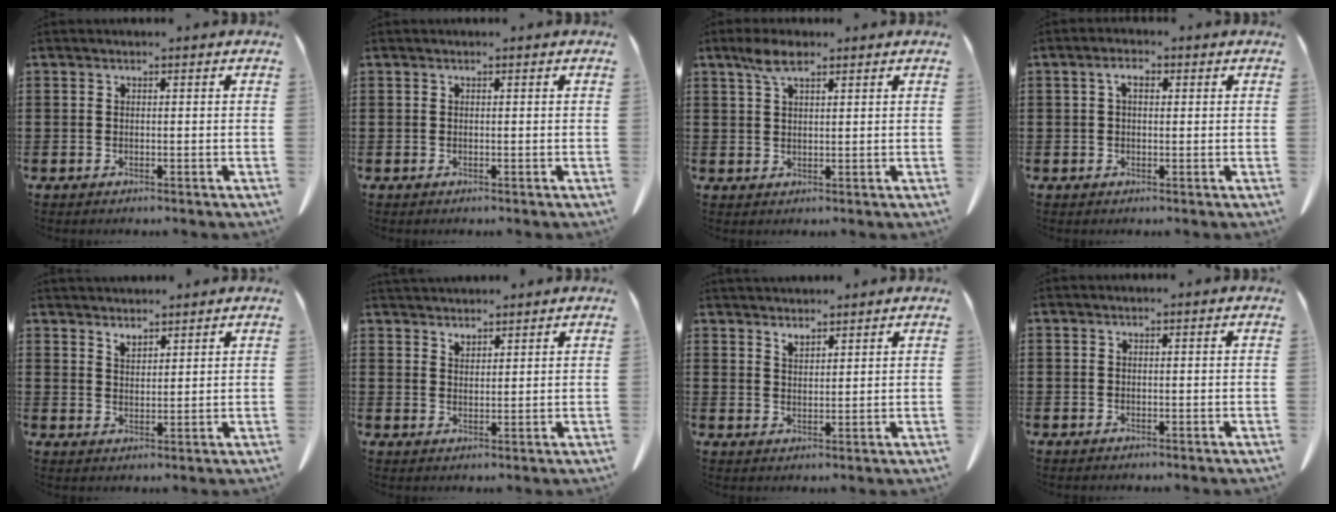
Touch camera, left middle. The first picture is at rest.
{"total": 0.0}
{"total": 4.2, "force": [2.6, 1.5, 3.0], "torque": [-0.066, 0.005, 0.046]}
{"total": 2.6, "force": [0.6, 1.3, 2.1], "torque": [-0.046, 0.009, 0.010]}
{"total": 2.7, "force": [2.6, 0.7, 0.2], "torque": [-0.011, -0.005, 0.051]}
{"total": 2.7, "force": [2.7, 0.6, -0.1], "torque": [-0.005, -0.007, 0.053]}
{"total": 2.5, "force": [2.4, 0.5, 0.3], "torque": [-0.010, -0.004, 0.047]}
{"total": 0.0}